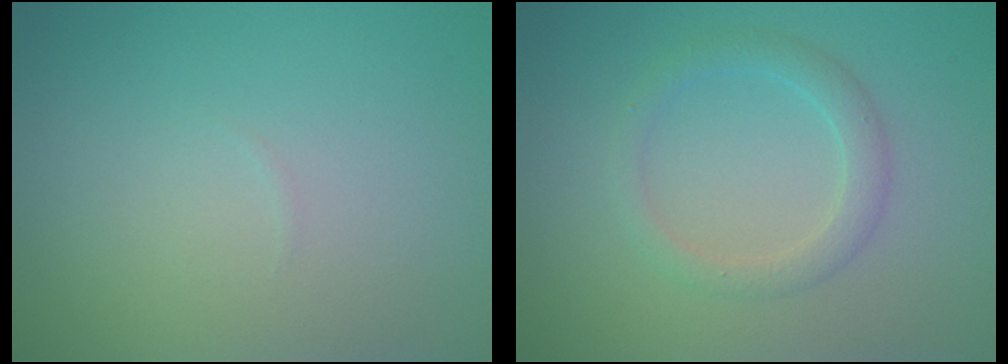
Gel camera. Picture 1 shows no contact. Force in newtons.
{"total": 2.2, "press": 2.2, "slide": 0.1}